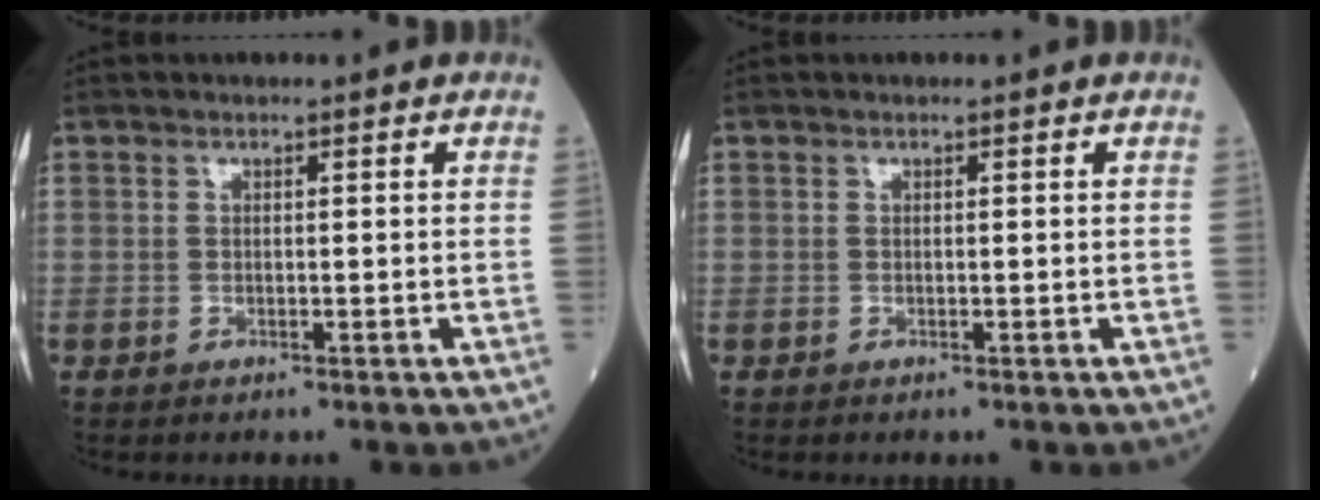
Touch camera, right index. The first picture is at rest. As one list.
[{"total": 0.0}]